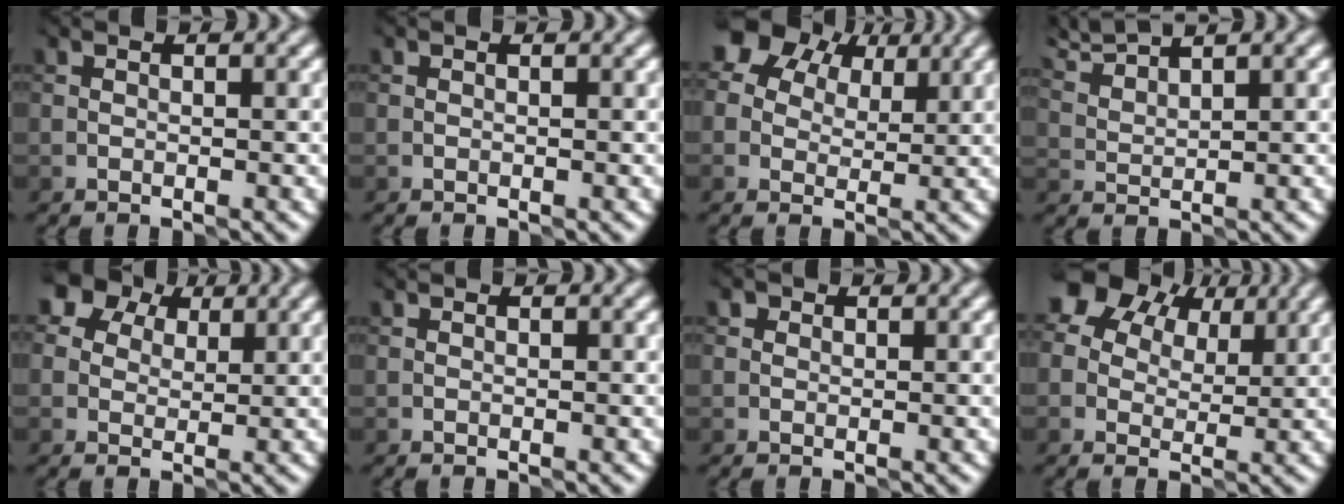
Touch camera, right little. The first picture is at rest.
{"total": 0.0}
{"total": 8.8, "force": [4.8, 6.0, 4.2], "torque": [-0.080, 0.030, 0.076]}
{"total": 2.8, "force": [2.8, -0.3, 0.6], "torque": [-0.021, 0.008, 0.068]}
{"total": 6.0, "force": [3.3, 4.4, 2.2], "torque": [-0.051, 0.015, 0.046]}
{"total": 0.0}
{"total": 0.8, "force": [0.5, 0.6, 0.0], "torque": [0.003, -0.001, 0.004]}
{"total": 9.8, "force": [5.3, 6.5, 5.1], "torque": [-0.090, 0.034, 0.079]}